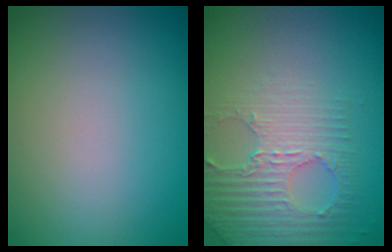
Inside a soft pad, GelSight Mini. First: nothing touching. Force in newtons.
{"total": 3.2, "press": 3.1, "slide": 0.7}